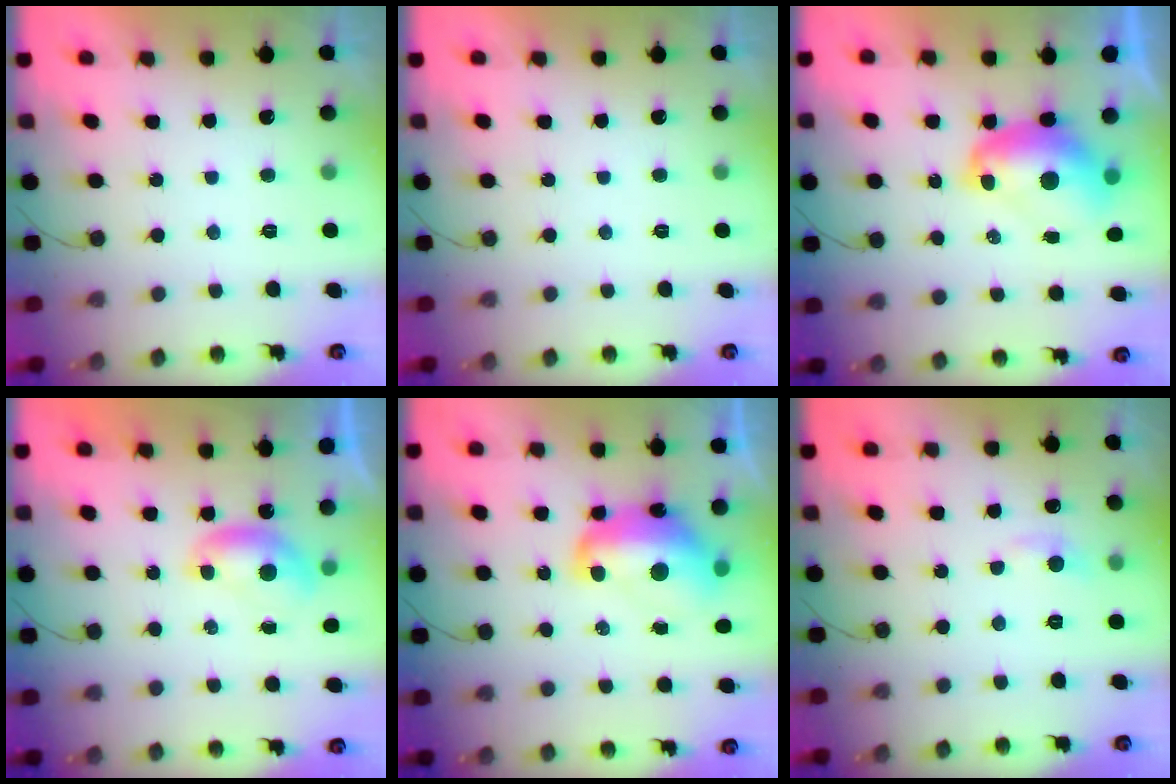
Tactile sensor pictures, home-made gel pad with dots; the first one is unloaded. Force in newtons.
{"total": 0.0}
{"total": 10.1, "press": 10.0, "slide": 1.1}
{"total": 6.5, "press": 6.4, "slide": 0.9}
{"total": 14.9, "press": 14.9, "slide": 1.1}
{"total": 5.9, "press": 5.9, "slide": 0.9}